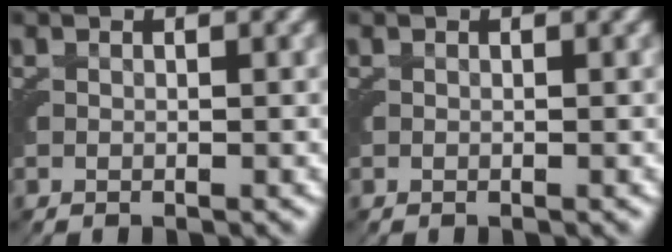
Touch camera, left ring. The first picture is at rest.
{"total": 0.0}